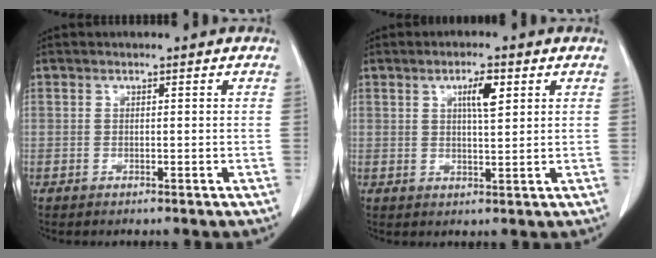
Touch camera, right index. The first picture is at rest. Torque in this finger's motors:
{"motor_torque": [0.19, 0.17, 0.15, 0.04]}